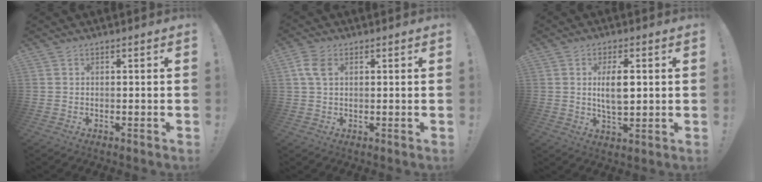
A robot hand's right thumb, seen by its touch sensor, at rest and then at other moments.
{"total": 5.2, "force": [1.7, 3.3, 3.7], "torque": [-0.064, 0.000, 0.031]}
{"total": 7.9, "force": [1.1, 3.5, 6.9], "torque": [-0.127, -0.003, 0.014]}